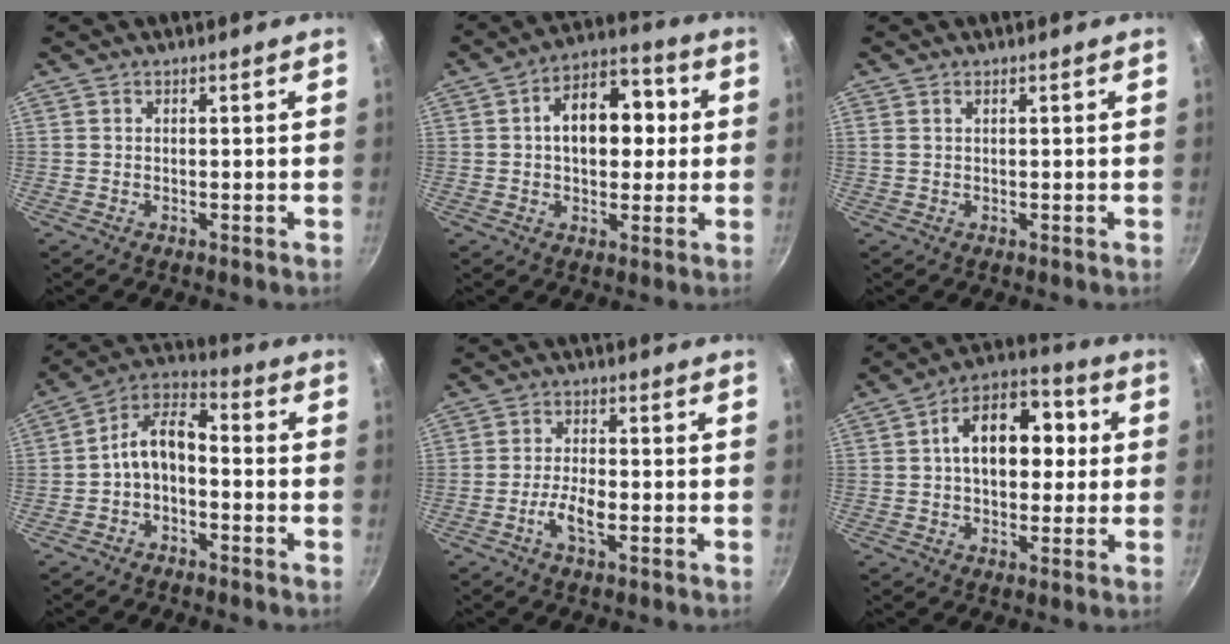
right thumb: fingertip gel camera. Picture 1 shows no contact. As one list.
[{"total": 13.4, "force": [1.5, 8.7, 10.0], "torque": [-0.106, 0.026, 0.009]}, {"total": 0.7, "force": [0.4, 0.3, 0.5], "torque": [-0.011, 0.002, 0.008]}, {"total": 8.9, "force": [-2.3, 5.2, 6.9], "torque": [-0.118, 0.055, -0.052]}, {"total": 5.0, "force": [-1.9, 1.8, 4.2], "torque": [-0.083, 0.014, -0.040]}, {"total": 15.0, "force": [2.0, 9.7, 11.2], "torque": [-0.124, 0.030, 0.013]}]